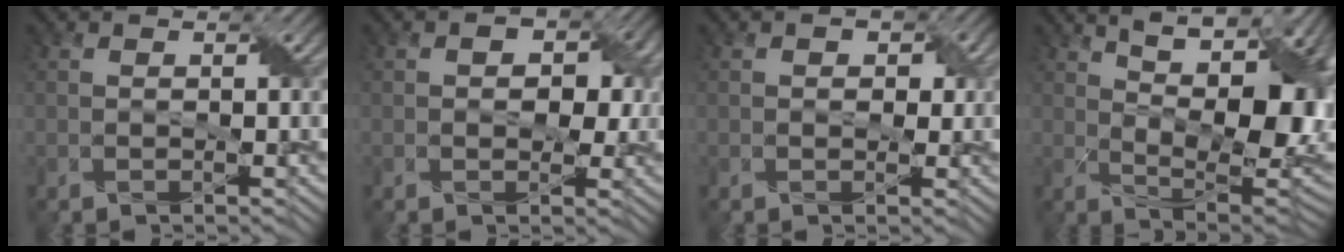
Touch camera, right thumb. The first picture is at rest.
{"total": 4.1, "force": [0.5, 3.0, 2.8], "torque": [-0.036, -0.004, -0.002]}
{"total": 1.5, "force": [0.2, 1.2, 0.9], "torque": [-0.015, -0.006, 0.001]}
{"total": 18.0, "force": [6.6, 7.6, 14.9], "torque": [-0.214, 0.038, 0.114]}